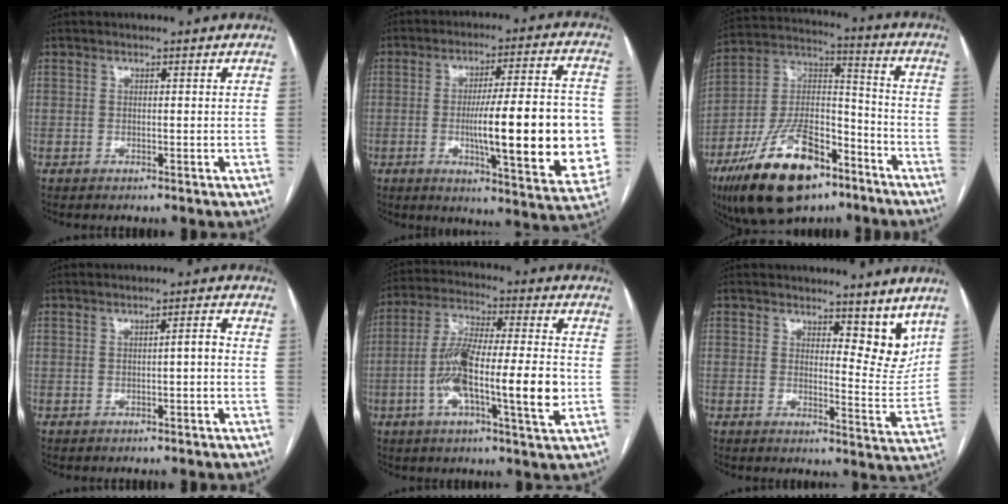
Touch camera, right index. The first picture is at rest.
{"total": 20.3, "force": [-2.6, 3.2, 19.9], "torque": [-0.243, 0.012, -0.024]}
{"total": 21.1, "force": [-13.0, 8.9, 13.9], "torque": [-0.279, 0.010, -0.223]}
{"total": 1.8, "force": [-0.4, 0.1, 1.7], "torque": [-0.022, 0.005, -0.005]}
{"total": 15.1, "force": [-3.1, 2.0, 14.7], "torque": [-0.270, 0.007, -0.053]}
{"total": 6.5, "force": [4.8, 2.5, 3.6], "torque": [-0.034, -0.021, 0.063]}